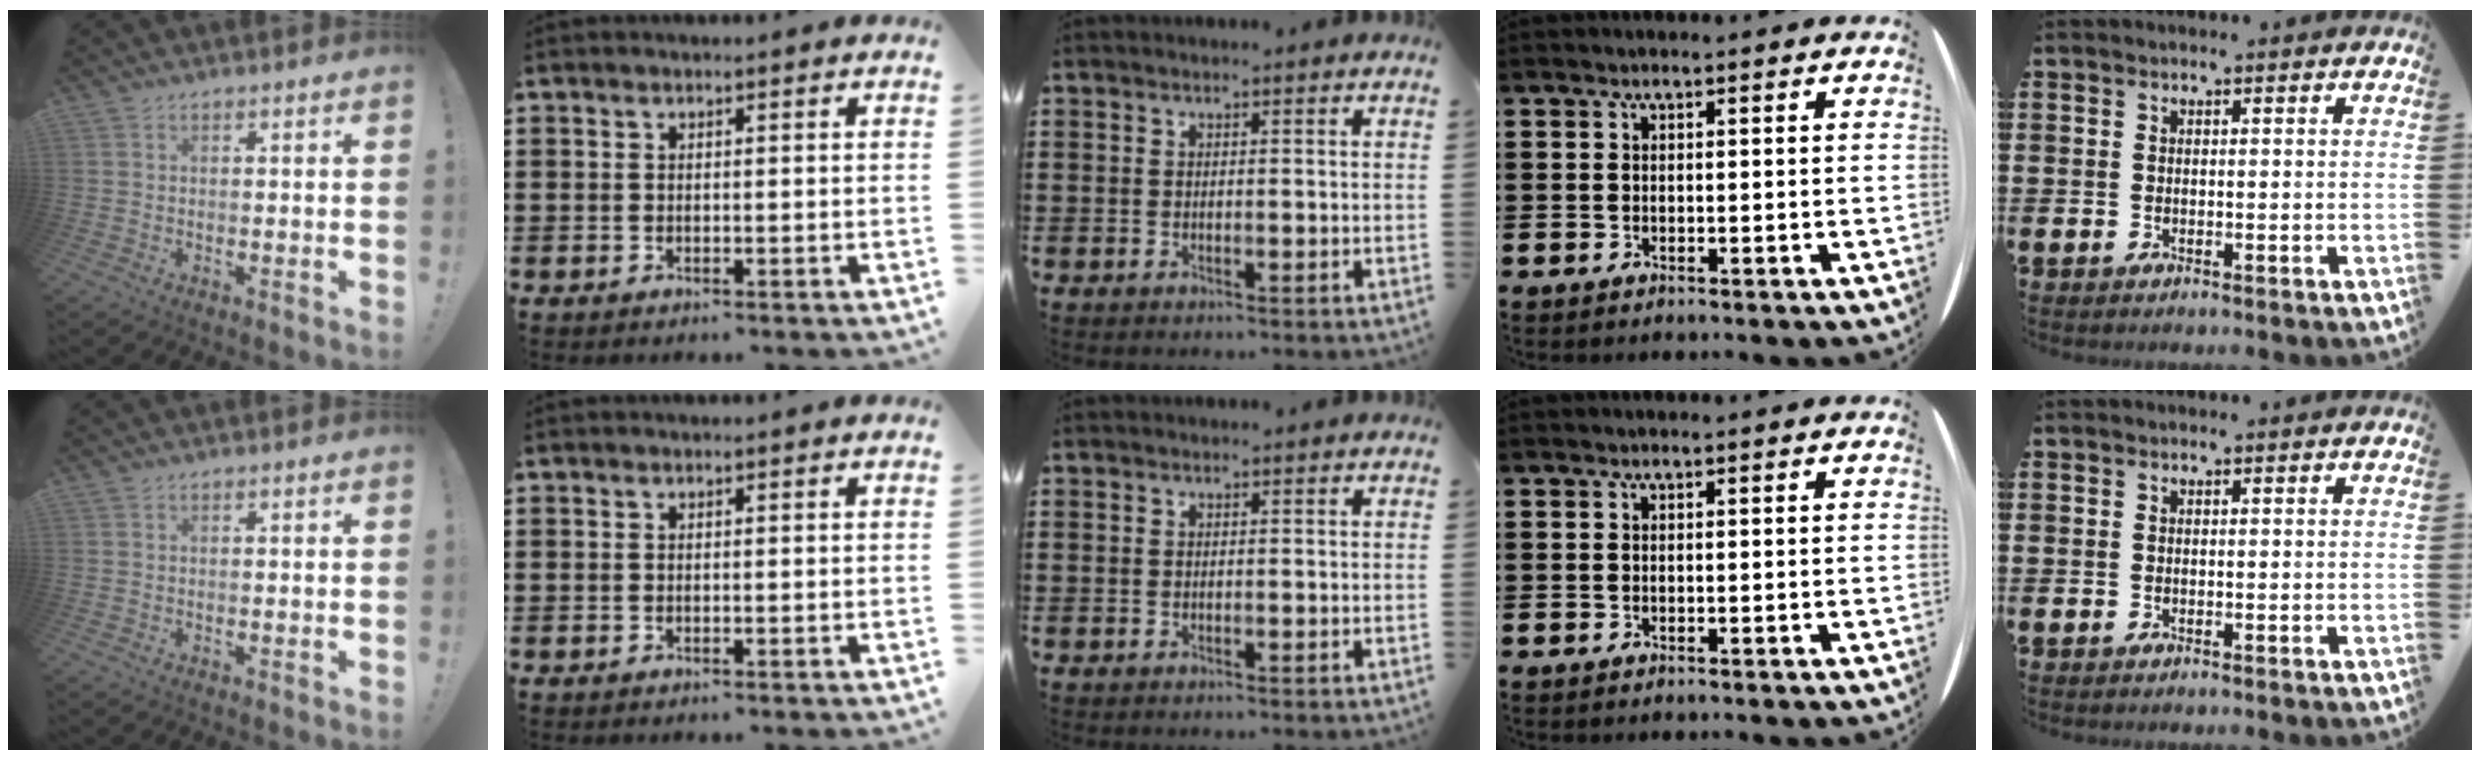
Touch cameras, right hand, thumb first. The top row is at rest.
{}